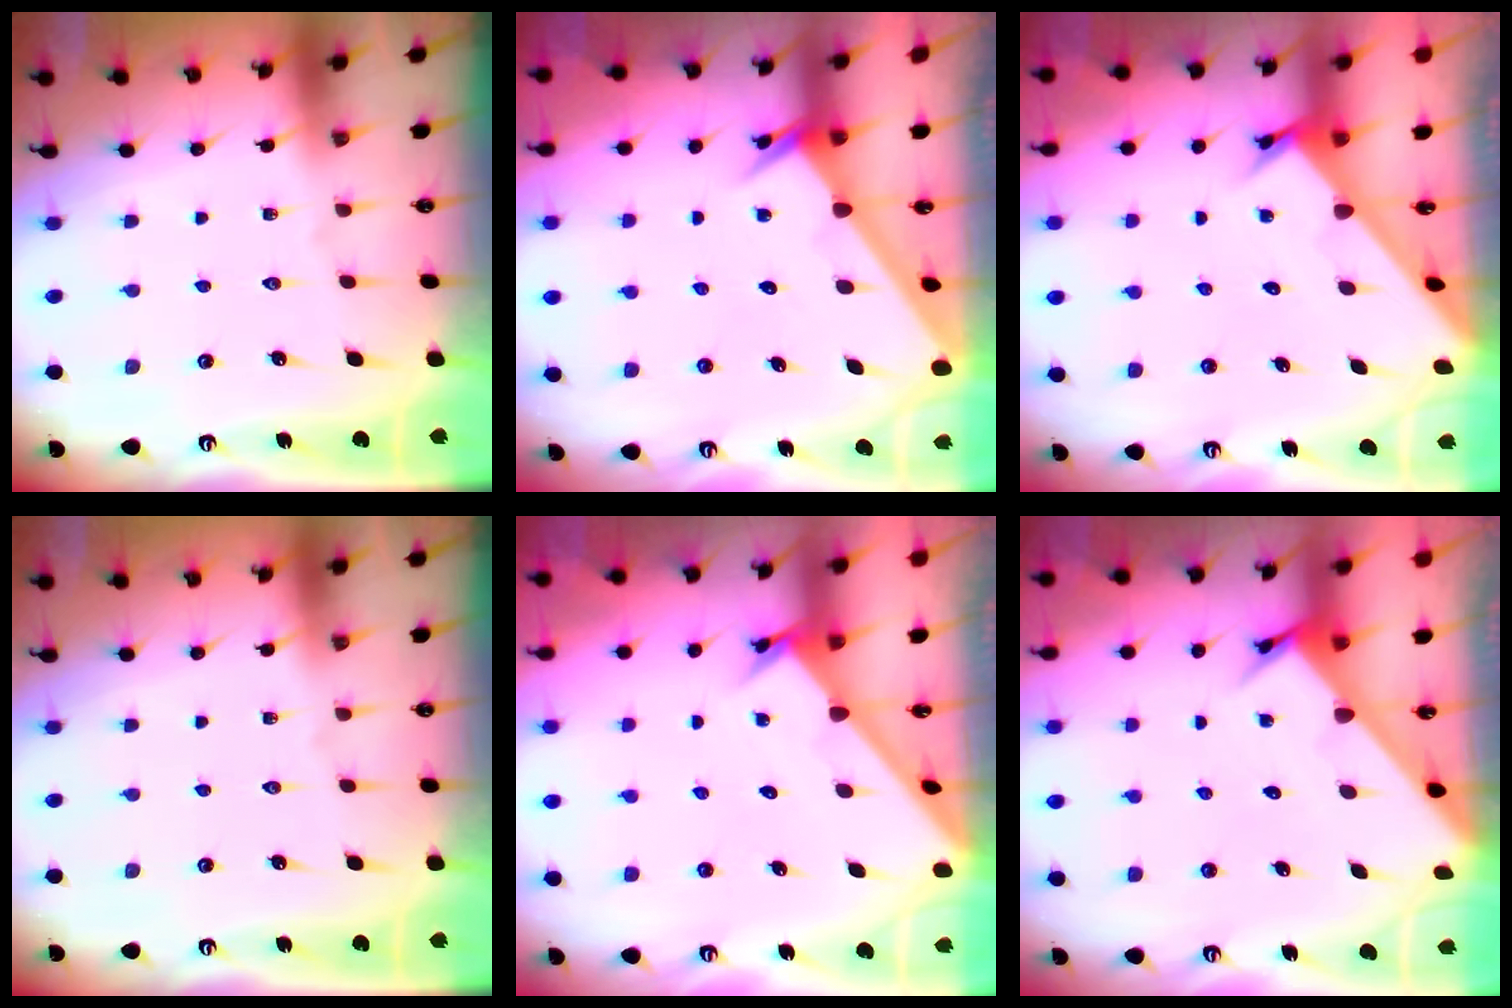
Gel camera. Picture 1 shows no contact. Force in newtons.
{"total": 2.4, "press": 2.4, "slide": 0.1}
{"total": 2.1, "press": 2.1, "slide": 0.1}
{"total": 0.0}
{"total": 2.3, "press": 2.3, "slide": 0.0}
{"total": 3.4, "press": 3.4, "slide": 0.2}